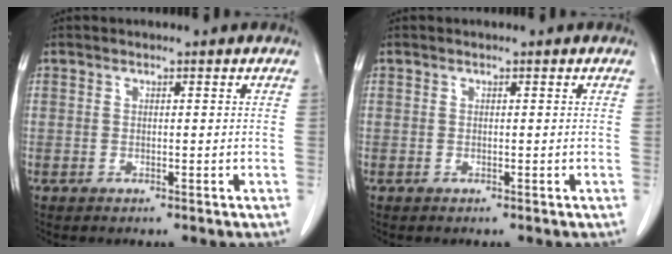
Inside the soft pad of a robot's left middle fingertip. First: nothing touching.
{"total": 0.0}